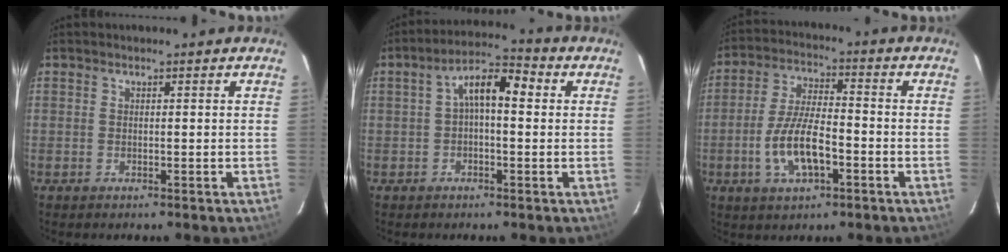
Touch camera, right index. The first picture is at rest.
{"total": 7.1, "force": [0.7, 3.0, 6.4], "torque": [-0.114, 0.029, 0.008]}
{"total": 10.1, "force": [-3.6, 3.8, 8.6], "torque": [-0.176, 0.001, -0.064]}